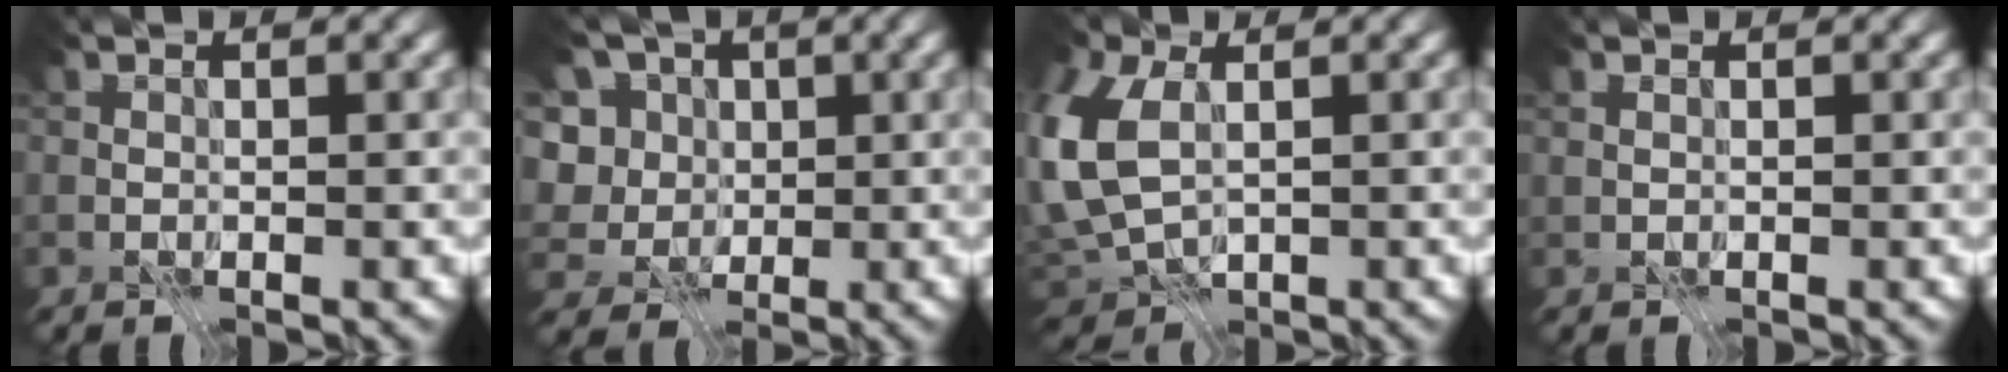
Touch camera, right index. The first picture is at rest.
{"total": 9.9, "force": [2.6, 8.1, 5.0], "torque": [-0.115, 0.031, 0.017]}
{"total": 8.4, "force": [0.8, 5.2, 6.5], "torque": [-0.188, 0.004, 0.012]}
{"total": 0.0}